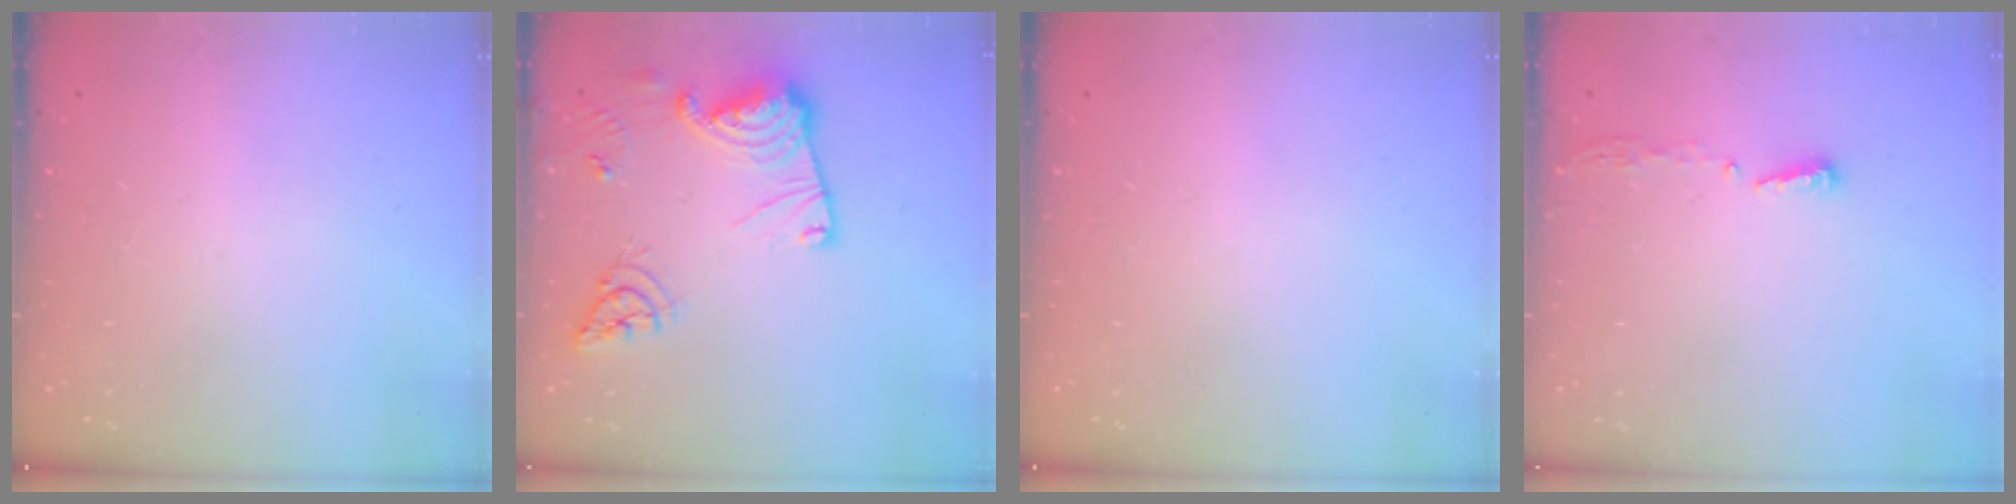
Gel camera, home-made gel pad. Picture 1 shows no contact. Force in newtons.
{"total": 17.7, "press": 17.6, "slide": 1.8}
{"total": 0.0}
{"total": 3.8, "press": 3.8, "slide": 0.4}